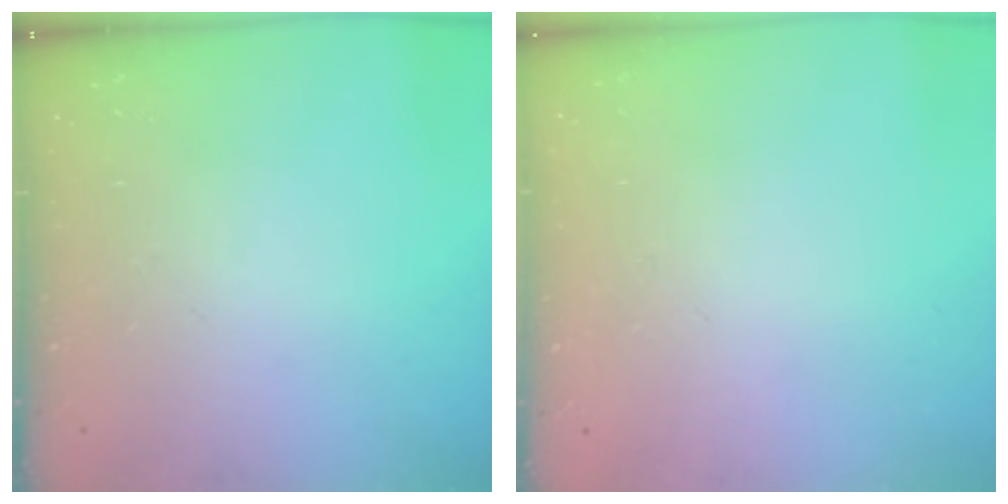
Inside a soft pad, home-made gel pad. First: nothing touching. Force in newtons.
{"total": 1.8, "press": 1.8, "slide": 0.2}